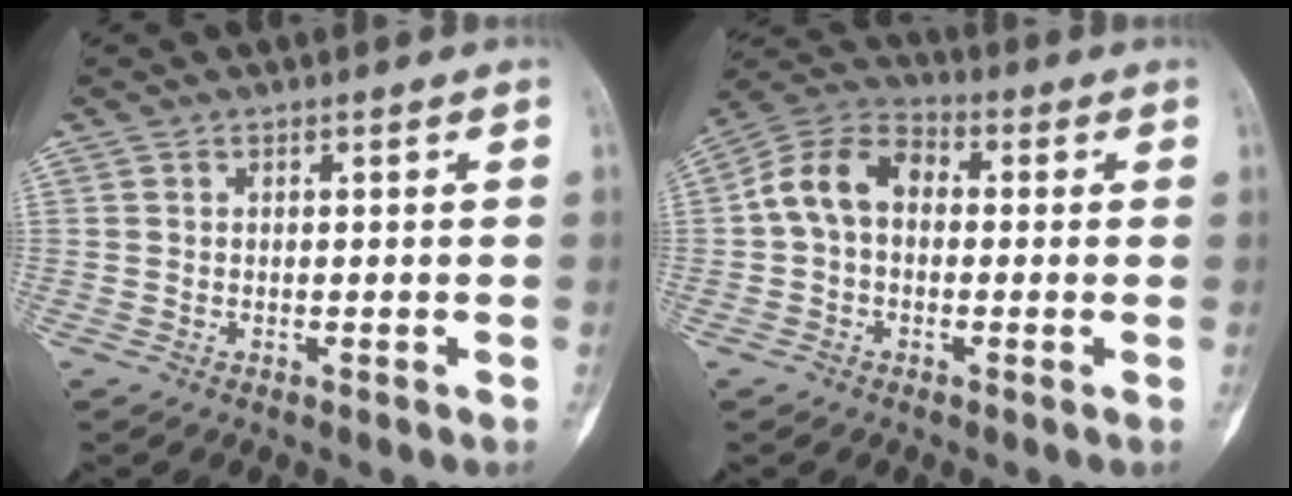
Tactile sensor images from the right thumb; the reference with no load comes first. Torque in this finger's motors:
{"motor_torque": [0.11, 0.10, 0.34, -0.26, 0.12]}